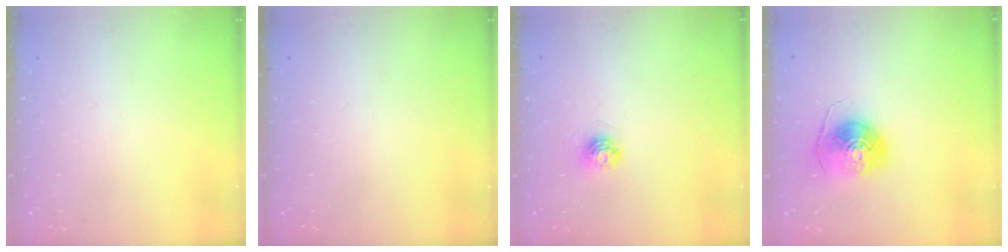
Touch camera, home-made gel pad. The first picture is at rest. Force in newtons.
{"total": 0.0}
{"total": 5.6, "press": 5.6, "slide": 0.3}
{"total": 8.8, "press": 8.7, "slide": 1.0}